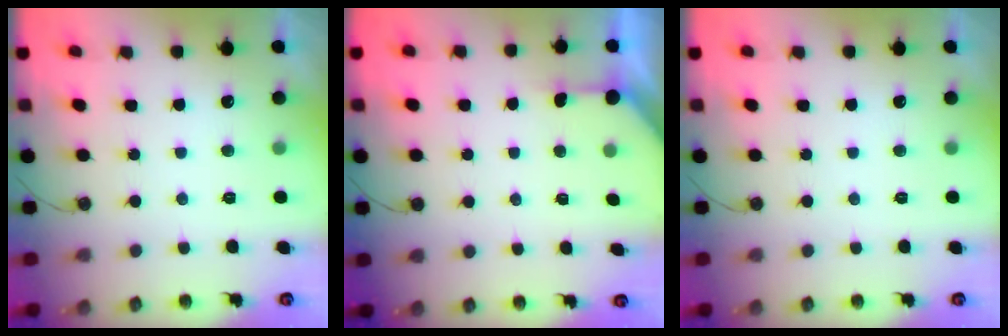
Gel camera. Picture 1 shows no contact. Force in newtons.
{"total": 2.7, "press": 2.7, "slide": 0.3}
{"total": 0.0}